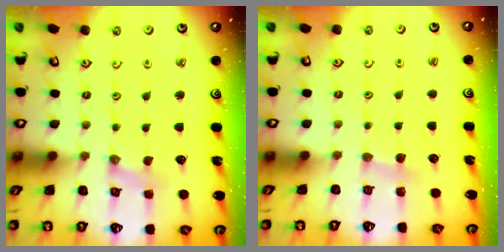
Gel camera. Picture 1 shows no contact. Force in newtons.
{"total": 3.0, "press": 3.0, "slide": 0.5}